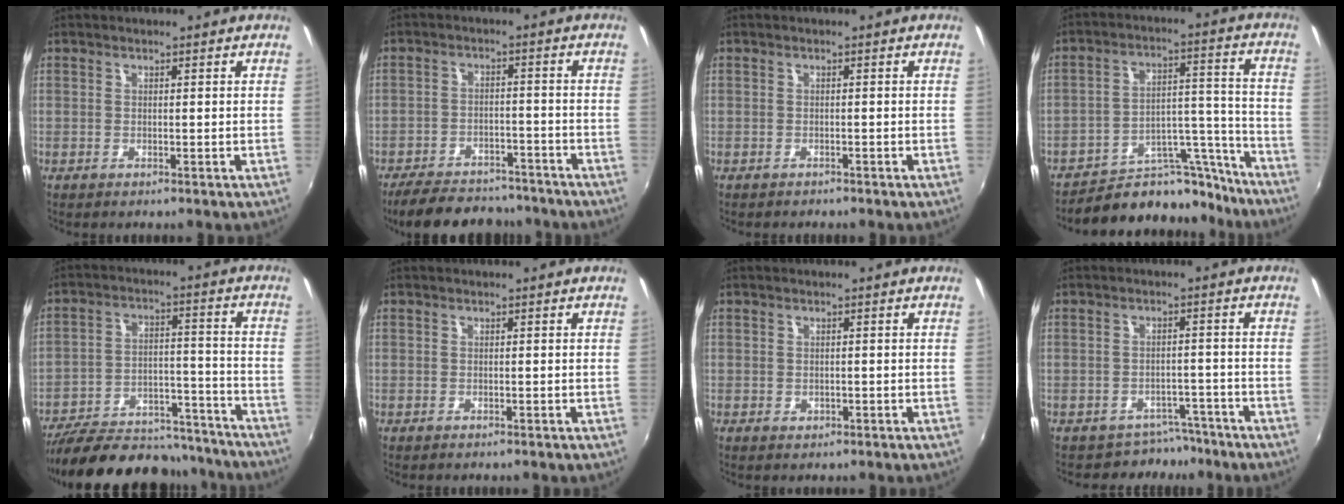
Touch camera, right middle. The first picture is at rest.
{"total": 15.9, "force": [-13.3, 5.9, 6.2], "torque": [-0.144, 0.003, -0.186]}
{"total": 1.6, "force": [-1.5, 0.5, 0.2], "torque": [-0.010, -0.012, -0.020]}
{"total": 16.2, "force": [-14.5, 6.3, 3.6], "torque": [-0.048, 0.051, -0.204]}
{"total": 26.3, "force": [-22.8, 8.5, 10.1], "torque": [-0.194, 0.010, -0.307]}
{"total": 0.5, "force": [-0.2, -0.1, 0.4], "torque": [-0.005, 0.004, -0.003]}
{"total": 0.7, "force": [-0.1, 0.7, 0.0], "torque": [-0.002, -0.003, -0.002]}
{"total": 6.2, "force": [-5.2, 3.4, -0.1], "torque": [-0.002, 0.005, -0.070]}